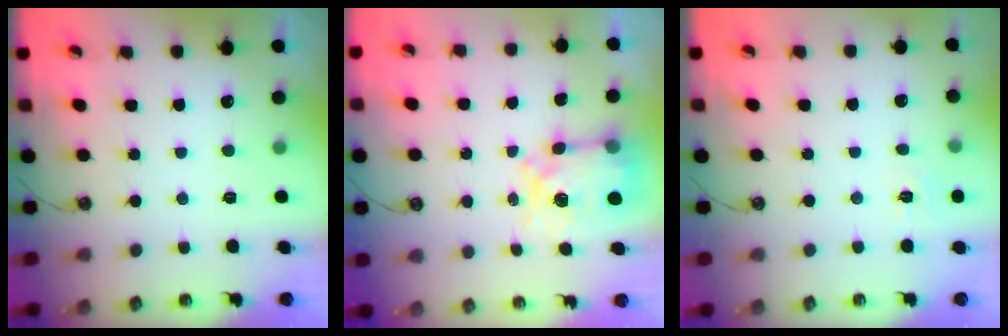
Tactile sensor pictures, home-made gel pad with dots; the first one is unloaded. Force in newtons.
{"total": 7.9, "press": 7.8, "slide": 0.7}
{"total": 4.8, "press": 4.8, "slide": 0.4}